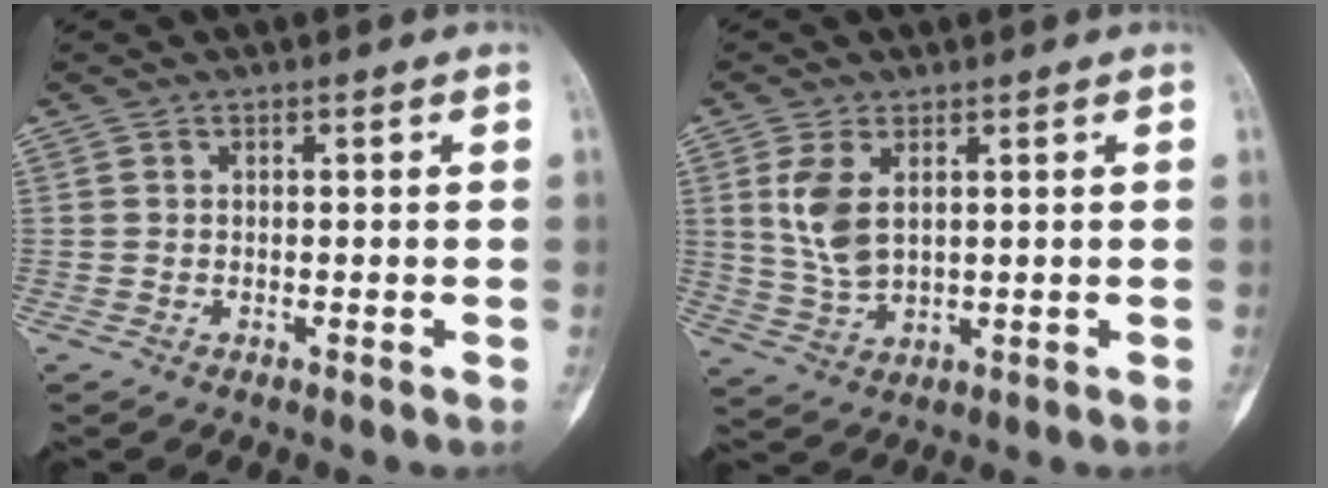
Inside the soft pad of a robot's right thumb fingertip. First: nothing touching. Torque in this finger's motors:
{"motor_torque": [-0.05, 0.49, 0.24, 0.24, 0.10]}